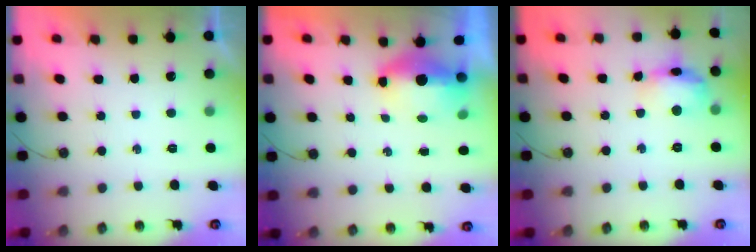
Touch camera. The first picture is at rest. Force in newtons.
{"total": 12.5, "press": 7.8, "slide": 9.7}
{"total": 13.2, "press": 13.1, "slide": 1.1}